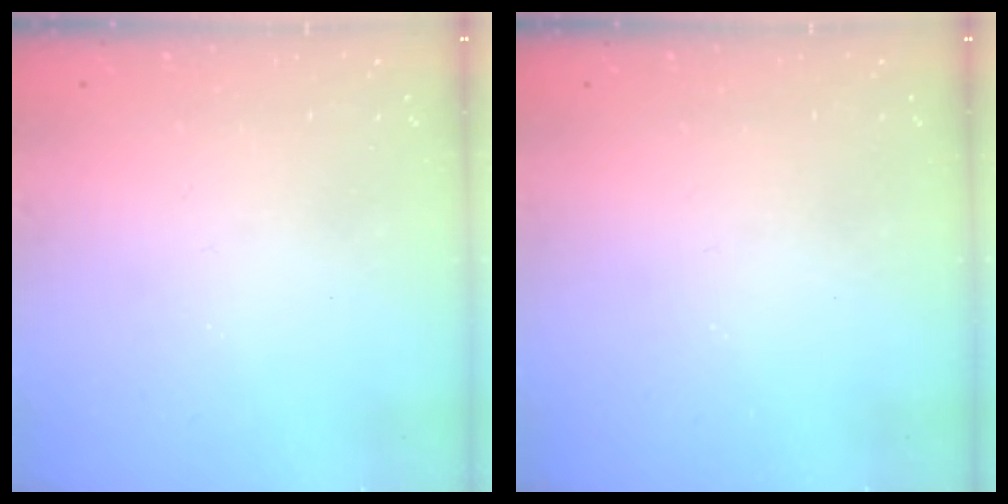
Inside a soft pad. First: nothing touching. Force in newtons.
{"total": 0.0}